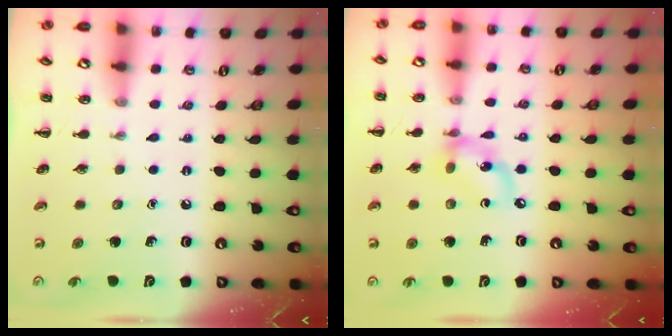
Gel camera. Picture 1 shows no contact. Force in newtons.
{"total": 9.1, "press": 9.0, "slide": 1.8}